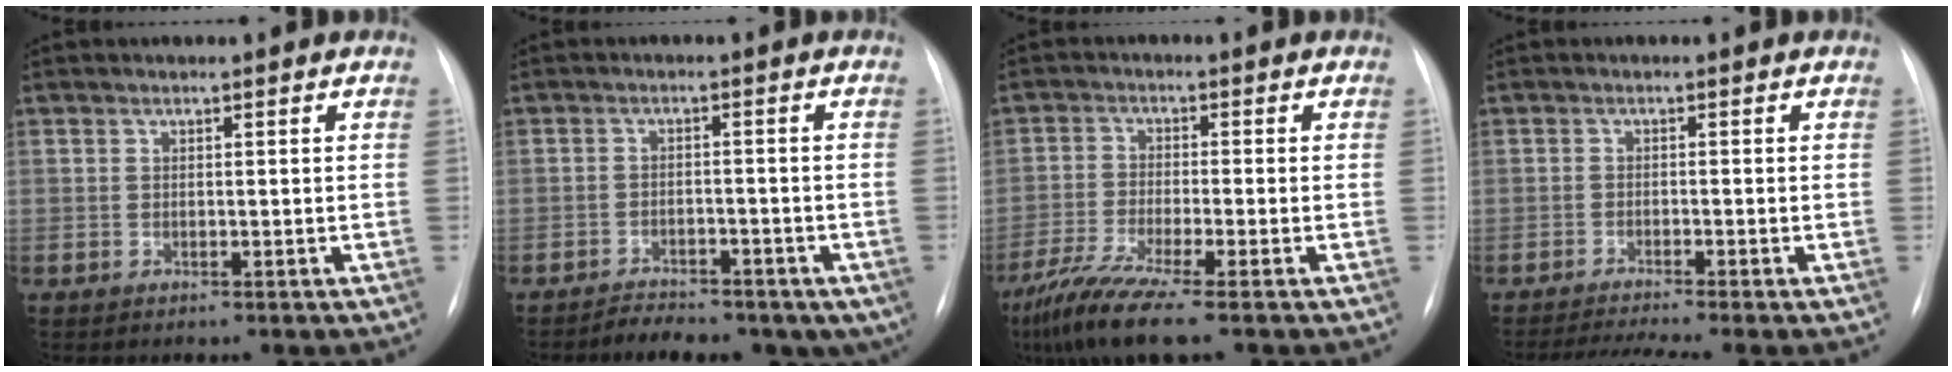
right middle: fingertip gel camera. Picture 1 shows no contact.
{"total": 10.5, "force": [-7.3, 5.4, 5.3], "torque": [-0.073, 0.007, -0.101]}
{"total": 8.8, "force": [-6.4, -0.5, 6.0], "torque": [-0.116, -0.029, -0.117]}
{"total": 5.6, "force": [-4.7, -1.2, 2.8], "torque": [-0.047, -0.015, -0.077]}